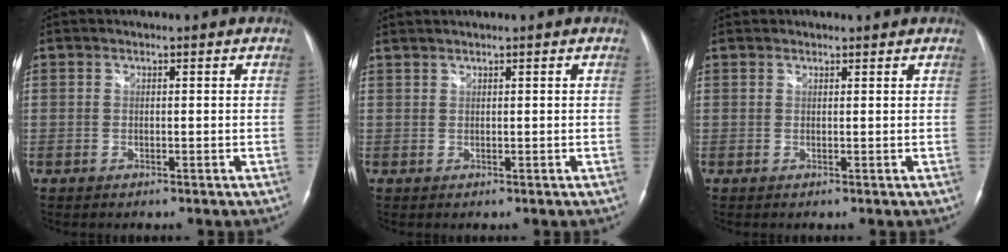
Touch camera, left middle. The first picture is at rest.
{"total": 1.0, "force": [1.0, -0.1, 0.2], "torque": [-0.009, 0.009, 0.025]}
{"total": 1.2, "force": [1.2, 0.4, 0.1], "torque": [-0.007, 0.013, 0.019]}